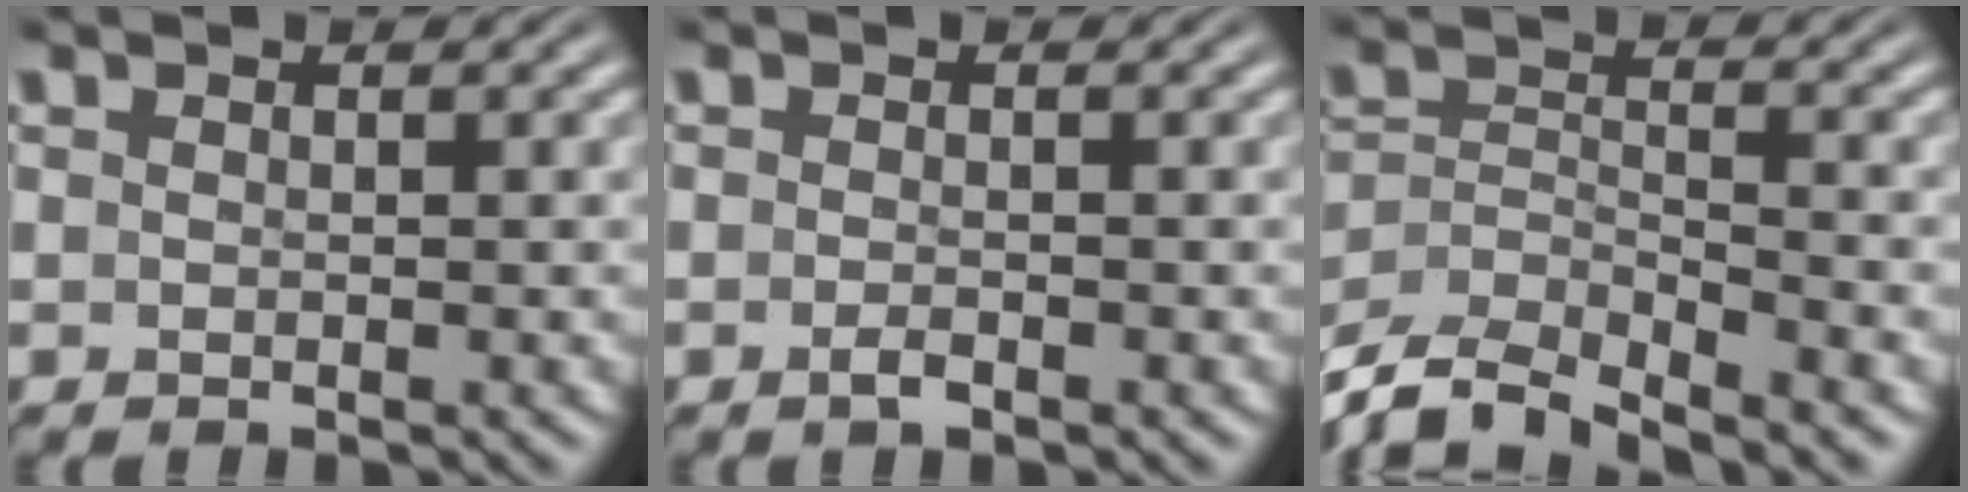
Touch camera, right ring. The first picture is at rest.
{"total": 0.9, "force": [-0.8, -0.2, 0.5], "torque": [-0.005, 0.001, -0.014]}
{"total": 8.1, "force": [-5.7, 4.5, 3.7], "torque": [-0.092, -0.044, -0.080]}